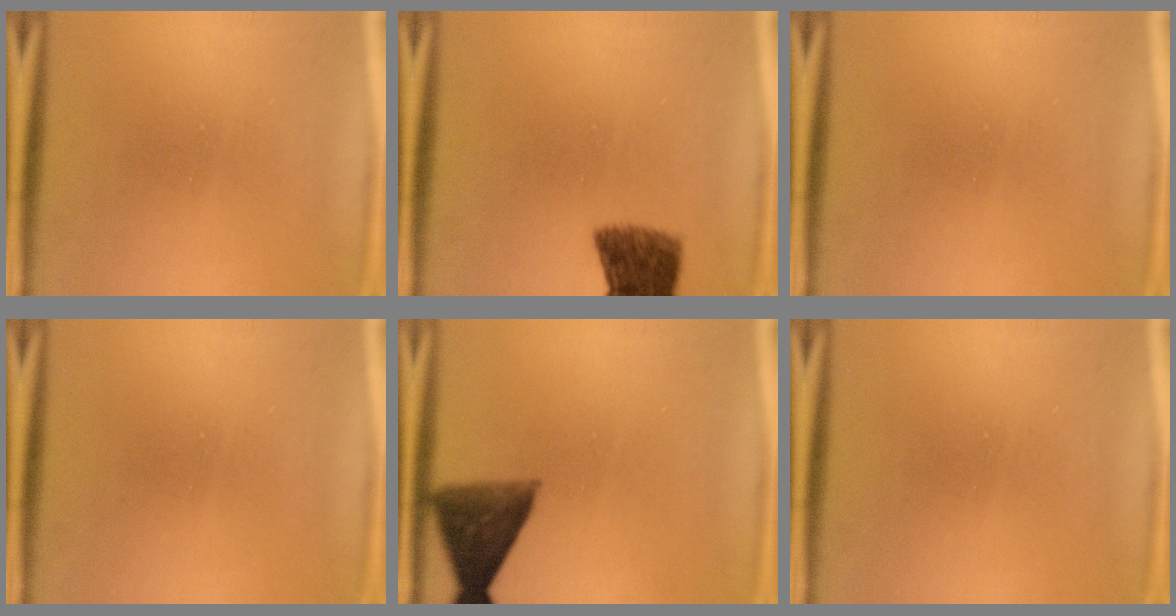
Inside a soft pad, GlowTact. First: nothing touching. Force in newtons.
{"total": 7.9}
{"total": 0.0}
{"total": 0.0}
{"total": 8.2}
{"total": 0.0}